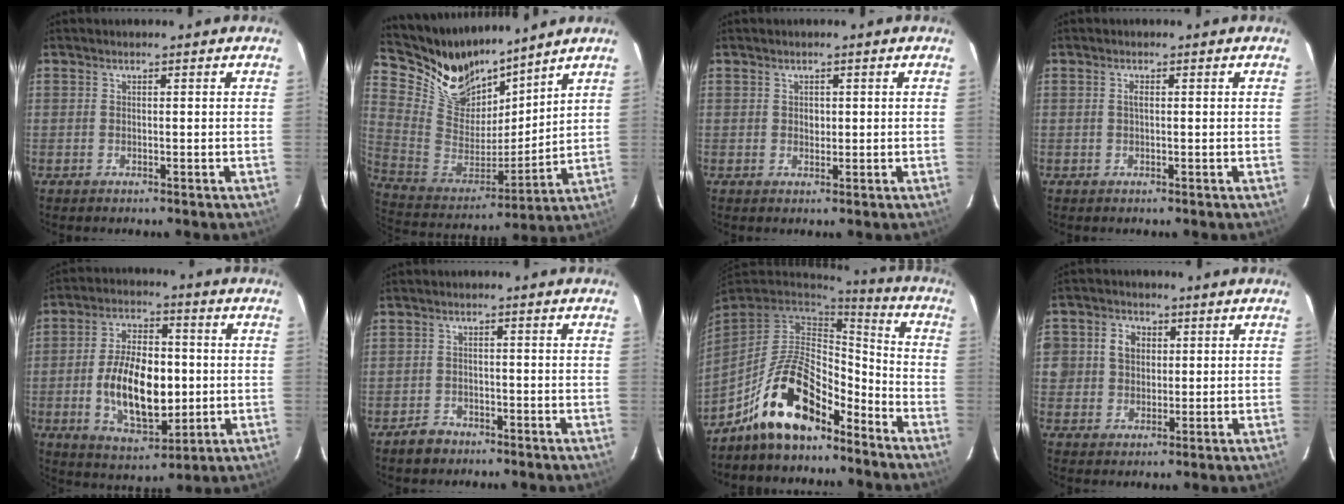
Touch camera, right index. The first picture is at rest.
{"total": 17.0, "force": [14.2, 7.6, 5.2], "torque": [-0.148, -0.010, 0.281]}
{"total": 1.3, "force": [0.3, 1.2, 0.4], "torque": [-0.004, 0.004, 0.006]}
{"total": 0.9, "force": [0.1, 0.3, 0.8], "torque": [-0.016, 0.003, 0.000]}
{"total": 15.8, "force": [-1.6, 8.2, 13.5], "torque": [-0.255, 0.002, -0.014]}
{"total": 3.7, "force": [-2.5, 2.6, 0.5], "torque": [-0.018, 0.013, -0.040]}
{"total": 15.2, "force": [-10.5, 6.5, 8.8], "torque": [-0.179, 0.026, -0.181]}
{"total": 6.5, "force": [0.9, 6.0, 2.4], "torque": [-0.051, 0.024, 0.017]}